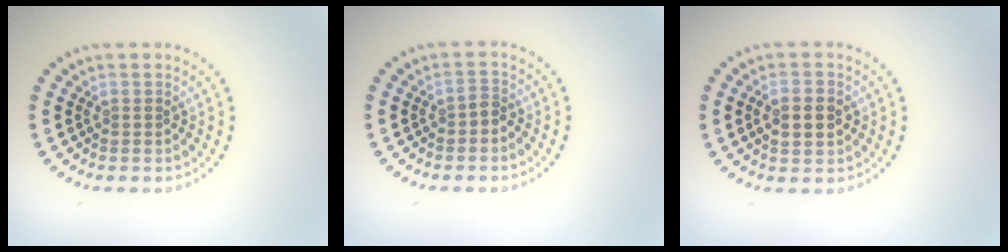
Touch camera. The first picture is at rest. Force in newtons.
{"total": 1.0, "press": 0.8, "slide": 0.6}
{"total": 2.5, "press": 2.5, "slide": 0.1}